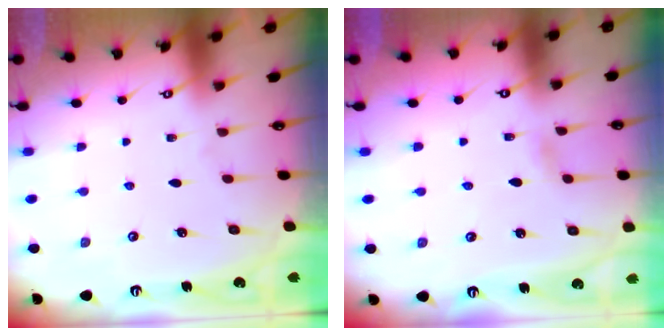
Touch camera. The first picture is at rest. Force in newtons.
{"total": 2.4, "press": 2.3, "slide": 0.3}